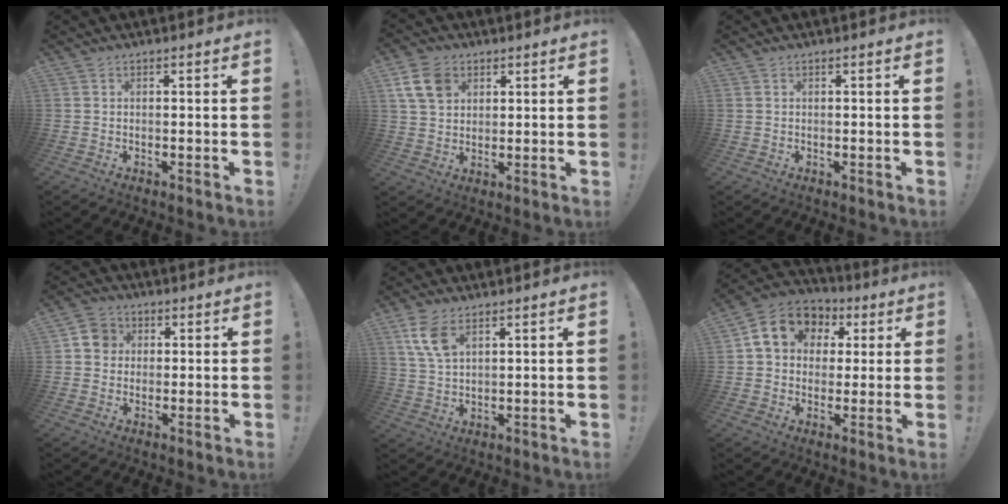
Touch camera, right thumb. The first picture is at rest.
{"total": 10.2, "force": [4.5, 7.4, 5.4], "torque": [-0.102, -0.006, 0.092]}
{"total": 0.0}
{"total": 6.3, "force": [0.9, 5.8, 2.2], "torque": [-0.031, 0.012, 0.019]}
{"total": 8.1, "force": [4.3, 4.3, 5.4], "torque": [-0.105, -0.014, 0.083]}
{"total": 13.0, "force": [4.2, 10.5, 6.4], "torque": [-0.090, -0.008, 0.083]}